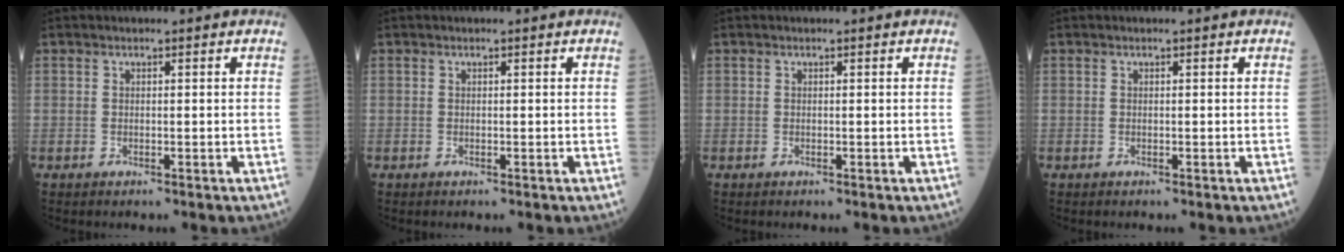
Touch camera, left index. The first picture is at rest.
{"total": 0.0}
{"total": 0.0}
{"total": 0.0}